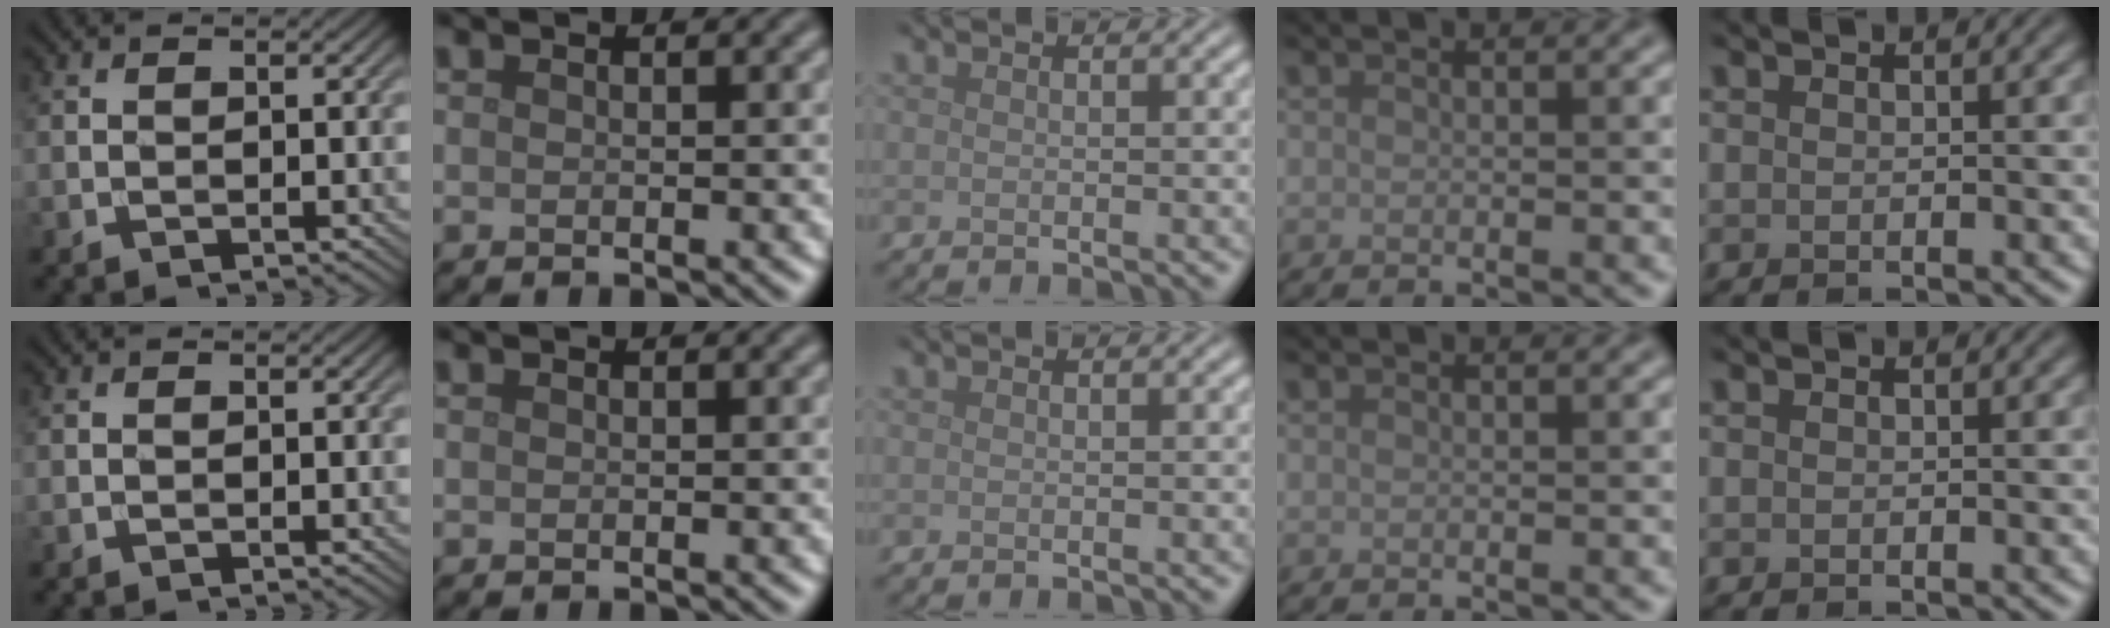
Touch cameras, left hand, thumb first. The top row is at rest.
{}